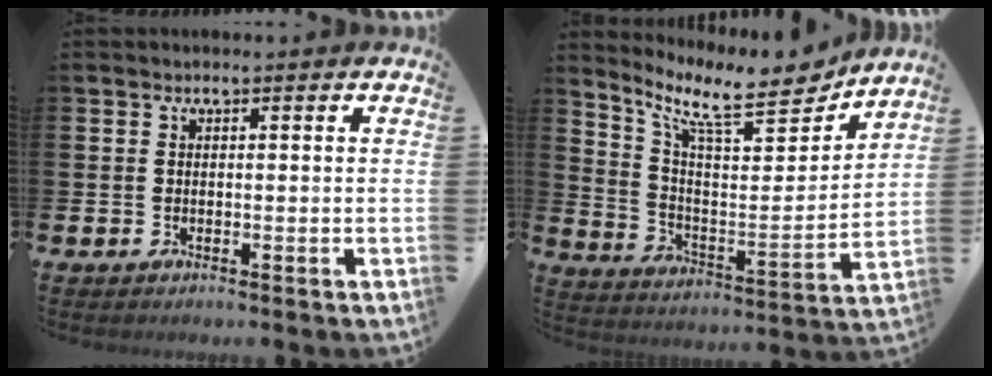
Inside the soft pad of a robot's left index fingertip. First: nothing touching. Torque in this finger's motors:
{"motor_torque": [-0.21, -0.94, 0.55, 0.18]}